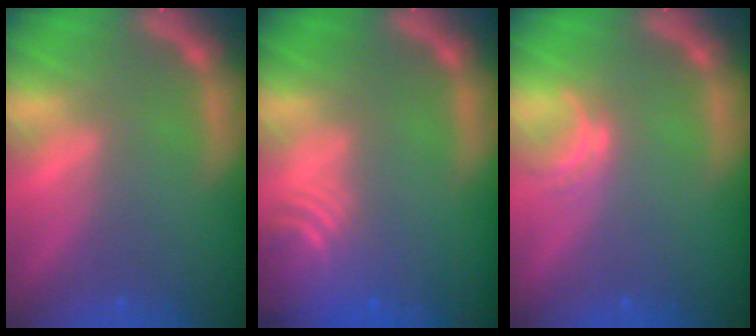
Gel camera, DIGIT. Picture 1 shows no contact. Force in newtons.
{"total": 5.5}
{"total": 1.5}